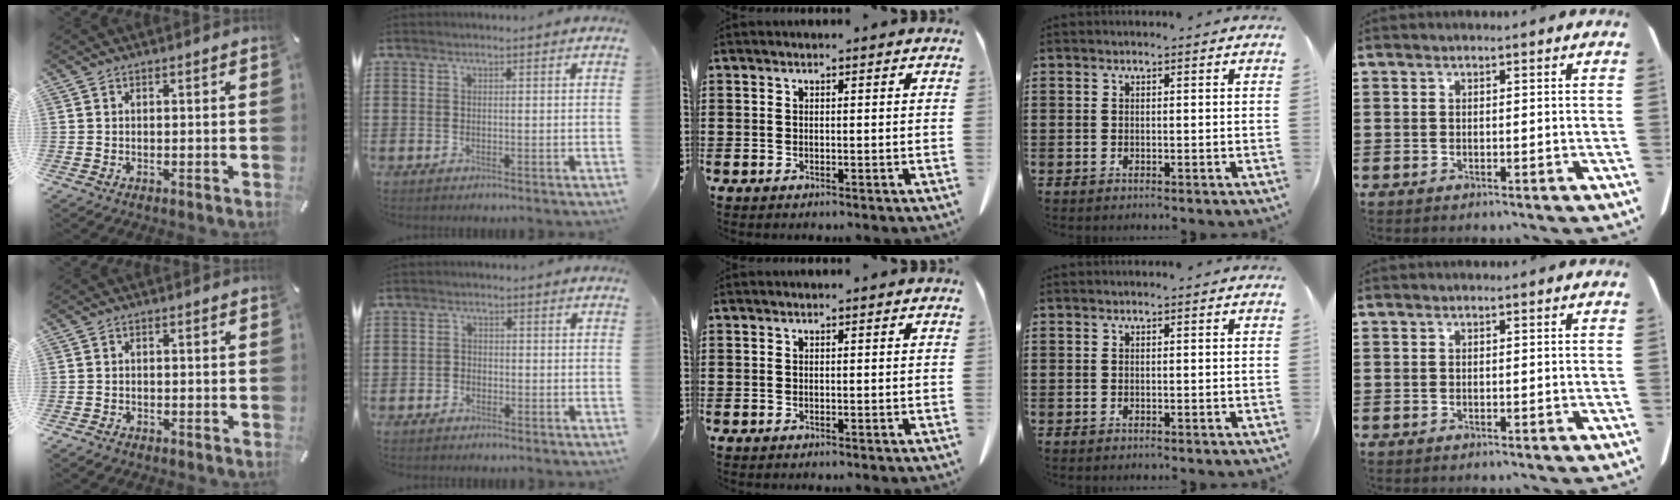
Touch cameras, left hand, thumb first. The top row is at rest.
{"thumb": {"total": 1.1, "force": [-0.8, 0.6, 0.3], "torque": [-0.006, 0.001, -0.018]}, "index": {"total": 1.5, "force": [-1.2, 0.9, -0.1], "torque": [-0.004, 0.004, -0.028]}}